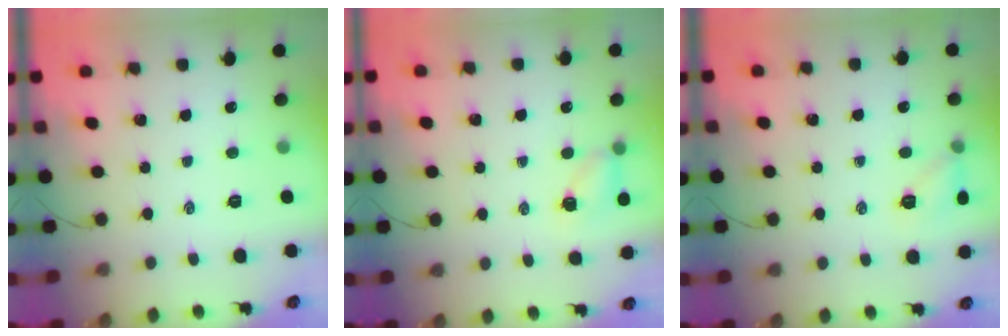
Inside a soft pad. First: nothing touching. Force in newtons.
{"total": 4.7, "press": 4.5, "slide": 1.2}
{"total": 7.4, "press": 7.3, "slide": 1.4}